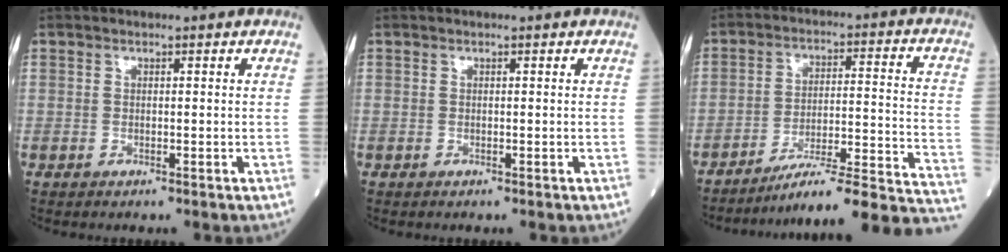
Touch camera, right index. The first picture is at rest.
{"total": 0.0}
{"total": 20.5, "force": [-18.4, -0.6, 9.1], "torque": [-0.064, 0.015, -0.259]}